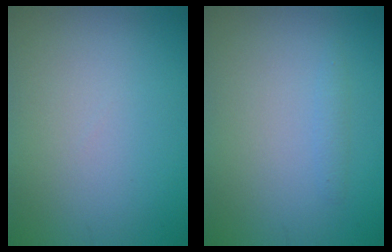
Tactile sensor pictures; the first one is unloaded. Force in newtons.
{"total": 0.8, "press": 0.8, "slide": 0.1}